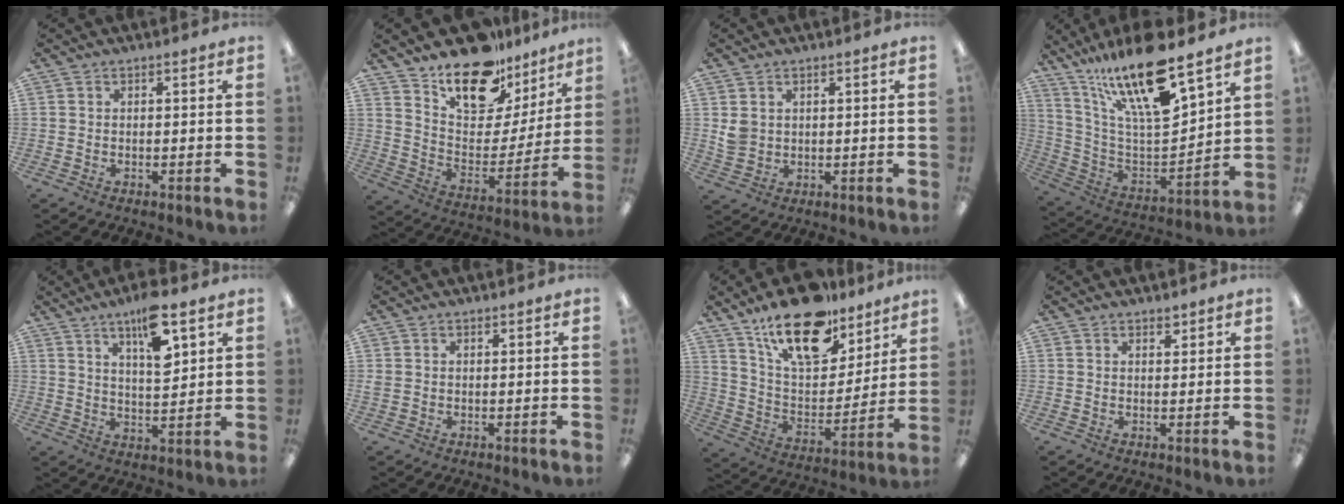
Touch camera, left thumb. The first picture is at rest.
{"total": 17.3, "force": [13.5, 8.5, 6.6], "torque": [-0.112, -0.099, 0.244]}
{"total": 3.8, "force": [1.5, 3.2, 1.5], "torque": [-0.025, 0.003, 0.028]}
{"total": 22.4, "force": [15.8, 6.1, 14.6], "torque": [-0.265, -0.095, 0.269]}
{"total": 11.0, "force": [6.8, 3.4, 7.9], "torque": [-0.128, -0.033, 0.113]}
{"total": 0.9, "force": [0.4, 0.8, 0.3], "torque": [-0.008, 0.004, 0.006]}
{"total": 20.2, "force": [14.4, 9.4, 10.5], "torque": [-0.181, -0.085, 0.255]}
{"total": 1.8, "force": [1.5, 0.8, 0.7], "torque": [0.001, -0.008, 0.025]}